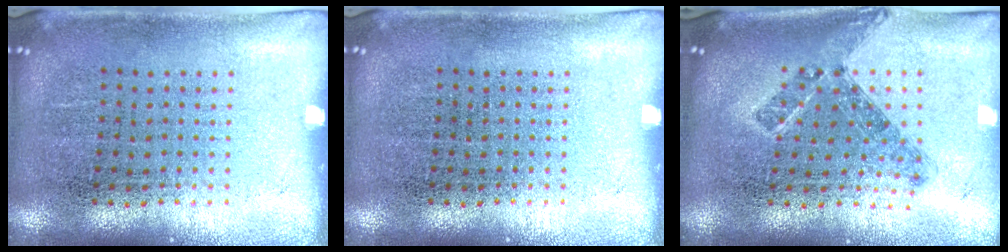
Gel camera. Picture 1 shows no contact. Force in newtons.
{"total": 0.0}
{"total": 0.8, "press": 0.8, "slide": 0.3}